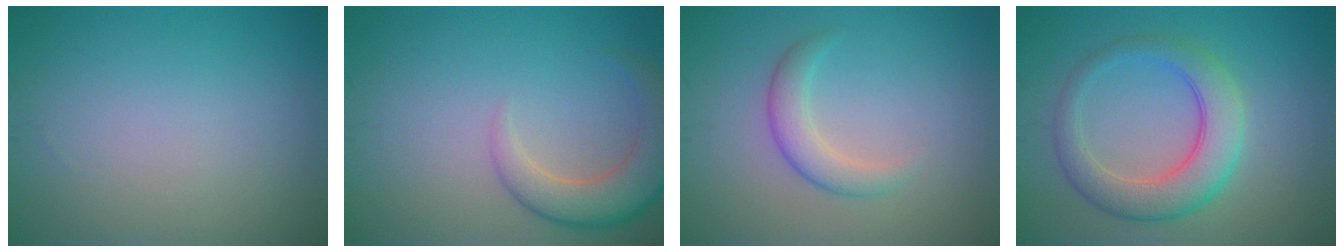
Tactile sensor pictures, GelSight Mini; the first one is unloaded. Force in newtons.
{"total": 5.0, "press": 5.0, "slide": 0.4}
{"total": 2.5, "press": 2.5, "slide": 0.1}
{"total": 5.6, "press": 5.6, "slide": 0.3}